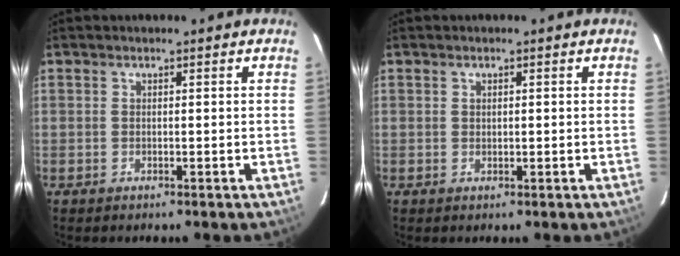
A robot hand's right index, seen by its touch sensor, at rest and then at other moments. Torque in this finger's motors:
{"motor_torque": [-0.40, 0.23, -0.03, 0.00]}